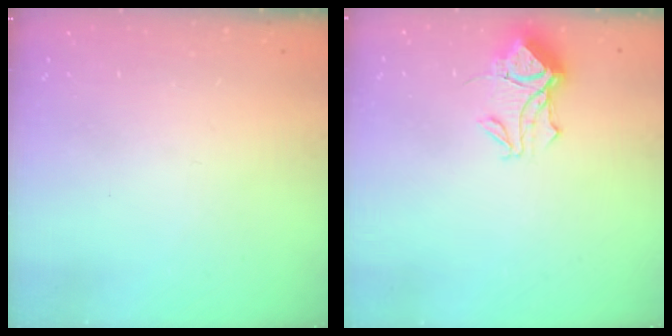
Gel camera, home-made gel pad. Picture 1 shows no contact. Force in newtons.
{"total": 5.5, "press": 5.4, "slide": 0.9}